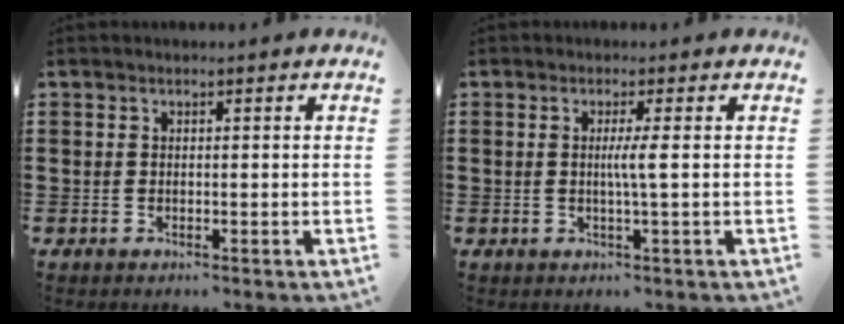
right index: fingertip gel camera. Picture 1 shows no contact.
{"total": 2.8, "force": [0.1, -0.4, 2.7], "torque": [-0.050, -0.007, -0.003]}